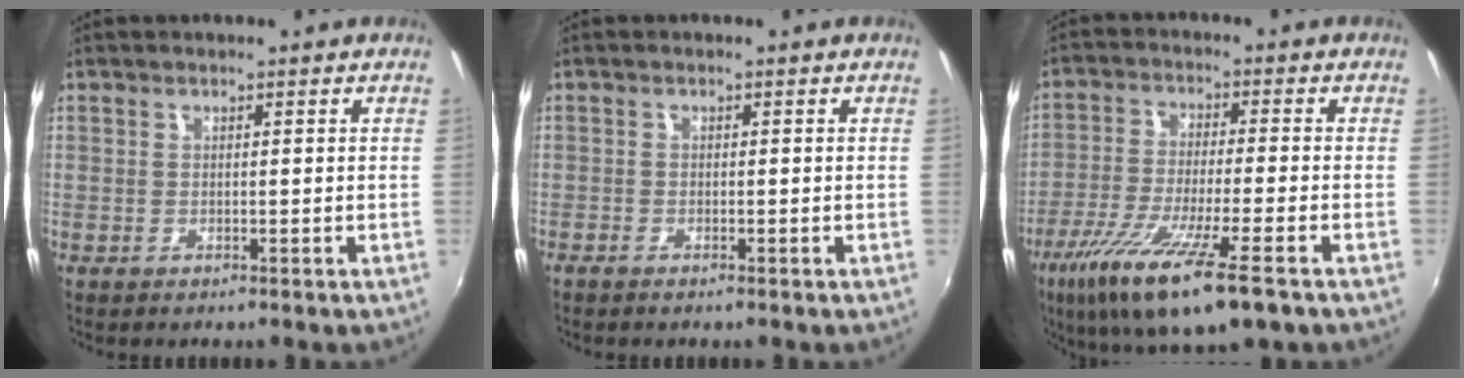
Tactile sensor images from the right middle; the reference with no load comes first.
{"total": 1.1, "force": [-0.9, 0.1, 0.5], "torque": [-0.012, -0.003, -0.020]}
{"total": 15.9, "force": [-8.9, 2.0, 13.0], "torque": [-0.260, -0.053, -0.162]}